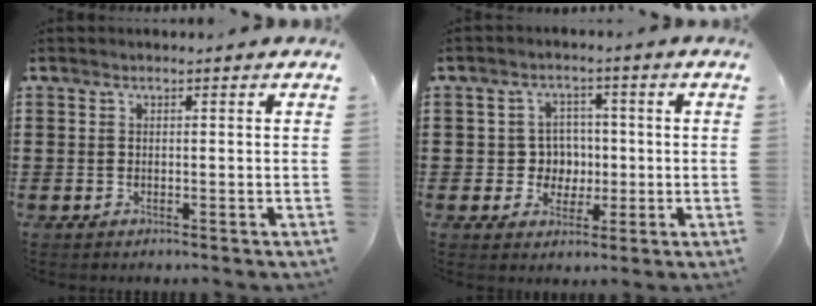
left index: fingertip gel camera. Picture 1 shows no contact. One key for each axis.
{"total": 4.5, "fx": -0.4, "fy": 4.3, "fz": 1.5, "tx": -0.038, "ty": 0.009, "tz": -0.011}